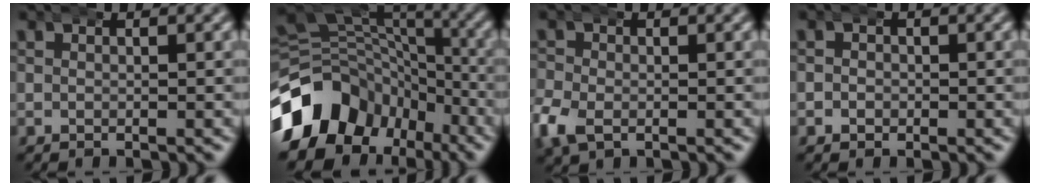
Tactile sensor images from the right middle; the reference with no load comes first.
{"total": 15.1, "force": [-4.8, 12.2, 7.5], "torque": [-0.139, -0.025, -0.079]}
{"total": 3.1, "force": [-1.1, 2.4, 1.6], "torque": [-0.053, -0.013, -0.015]}
{"total": 1.2, "force": [-0.4, 1.2, 0.1], "torque": [-0.003, -0.003, -0.008]}